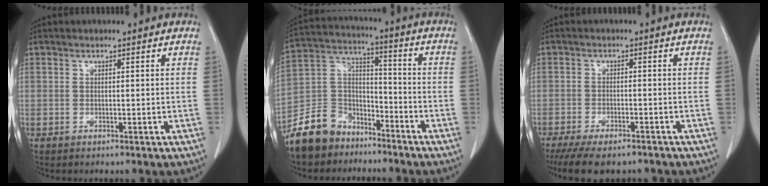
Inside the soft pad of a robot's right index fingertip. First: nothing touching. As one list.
[{"total": 12.5, "force": [-9.2, 7.7, 3.5], "torque": [-0.091, 0.035, -0.173]}, {"total": 10.8, "force": [-8.3, 3.8, 5.6], "torque": [-0.094, -0.007, -0.125]}]